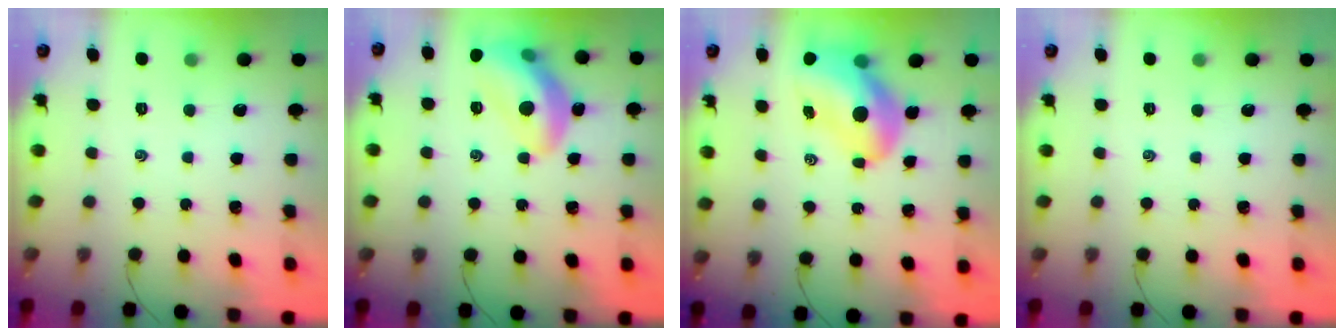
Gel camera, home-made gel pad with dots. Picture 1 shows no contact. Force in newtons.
{"total": 14.7, "press": 14.6, "slide": 1.5}
{"total": 13.2, "press": 12.7, "slide": 3.7}
{"total": 0.0}